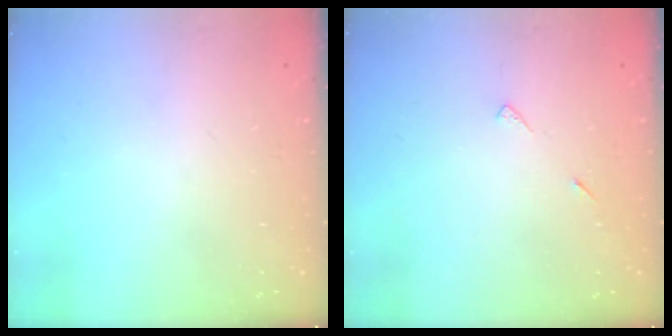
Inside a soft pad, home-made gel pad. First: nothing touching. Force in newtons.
{"total": 4.5, "press": 4.4, "slide": 0.5}